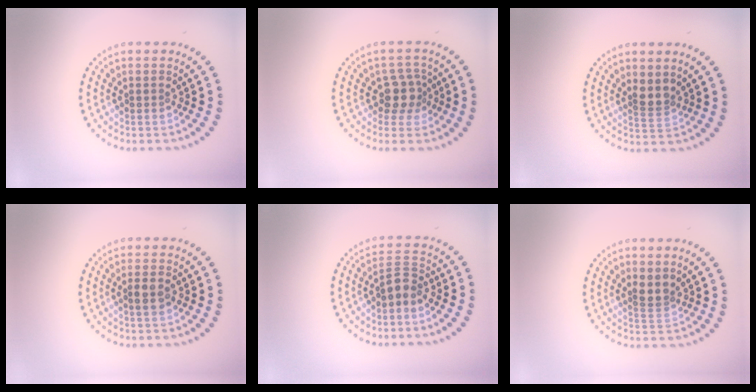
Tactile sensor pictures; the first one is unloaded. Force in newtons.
{"total": 2.5, "press": 2.1, "slide": 1.4}
{"total": 1.9, "press": 1.5, "slide": 1.2}
{"total": 1.7, "press": 1.7, "slide": 0.3}
{"total": 2.1, "press": 1.7, "slide": 1.2}
{"total": 1.9, "press": 1.3, "slide": 1.3}